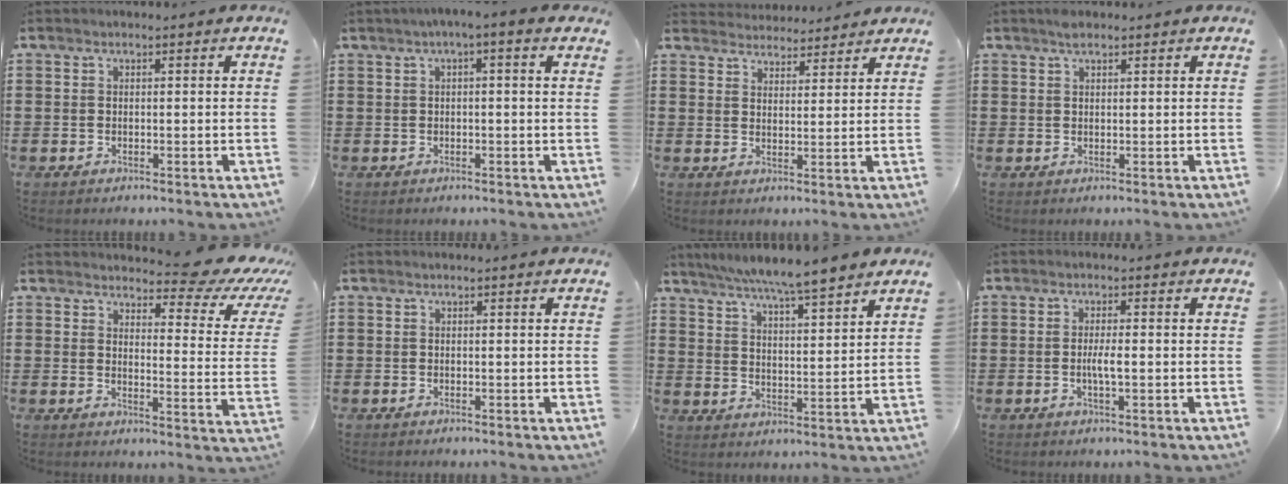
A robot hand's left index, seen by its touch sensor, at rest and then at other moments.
{"total": 1.6, "force": [-0.1, 0.0, 1.6], "torque": [-0.027, -0.001, -0.002]}
{"total": 3.6, "force": [3.5, 0.5, -0.2], "torque": [-0.010, -0.012, 0.065]}
{"total": 1.7, "force": [1.2, 0.5, 1.0], "torque": [-0.023, 0.002, 0.022]}
{"total": 6.3, "force": [5.5, 1.1, 2.8], "torque": [-0.050, -0.042, 0.090]}
{"total": 0.0}
{"total": 6.2, "force": [5.7, -0.8, 2.3], "torque": [-0.066, -0.032, 0.098]}
{"total": 2.6, "force": [-0.4, 0.4, 2.6], "torque": [-0.054, -0.004, -0.010]}